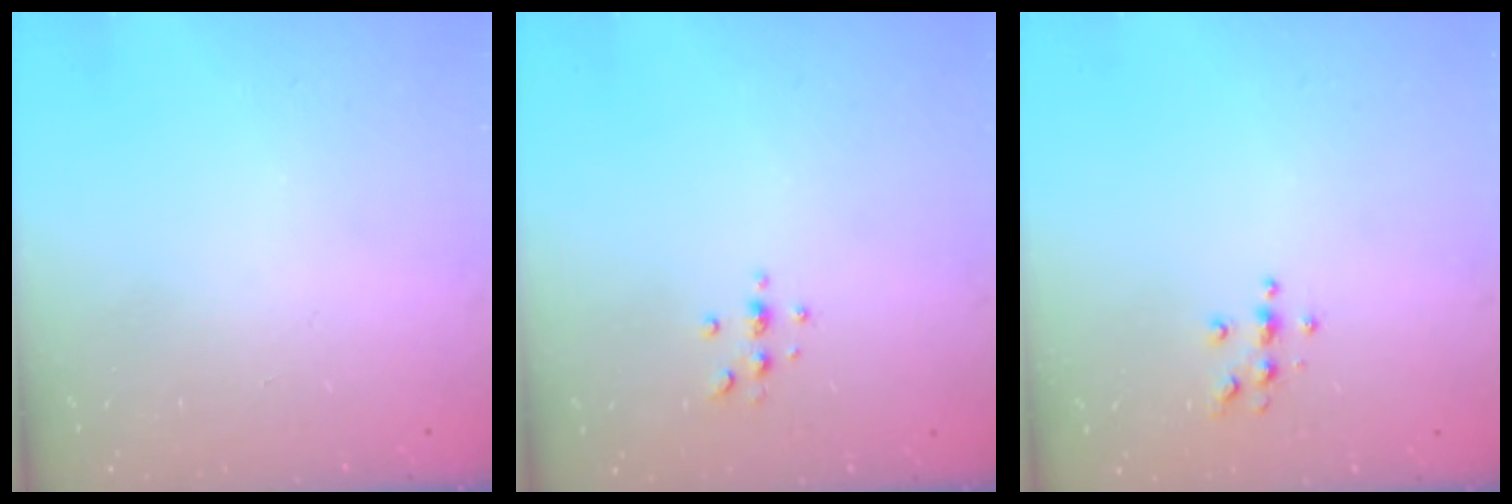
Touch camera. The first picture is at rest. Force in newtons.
{"total": 2.9, "press": 2.9, "slide": 0.4}
{"total": 3.9, "press": 3.9, "slide": 0.6}